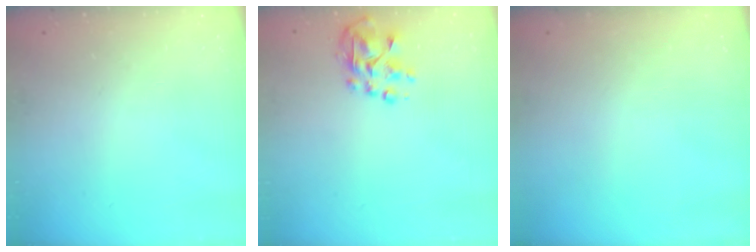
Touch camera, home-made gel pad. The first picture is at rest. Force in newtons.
{"total": 5.9, "press": 5.8, "slide": 1.2}
{"total": 0.0}